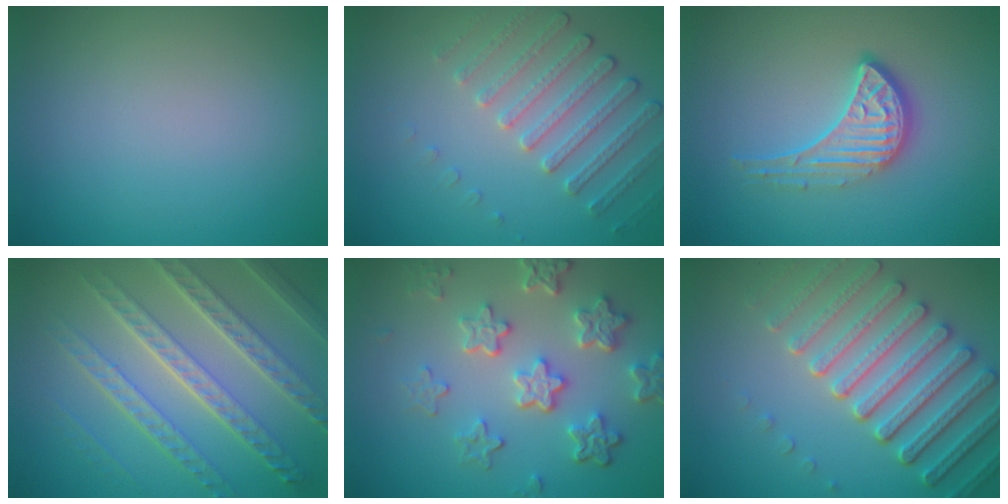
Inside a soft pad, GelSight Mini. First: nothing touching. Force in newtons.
{"total": 3.0, "press": 2.7, "slide": 1.3}
{"total": 3.5, "press": 2.9, "slide": 2.0}
{"total": 7.9, "press": 5.5, "slide": 5.6}
{"total": 6.0, "press": 4.5, "slide": 4.0}
{"total": 7.1, "press": 5.4, "slide": 4.5}